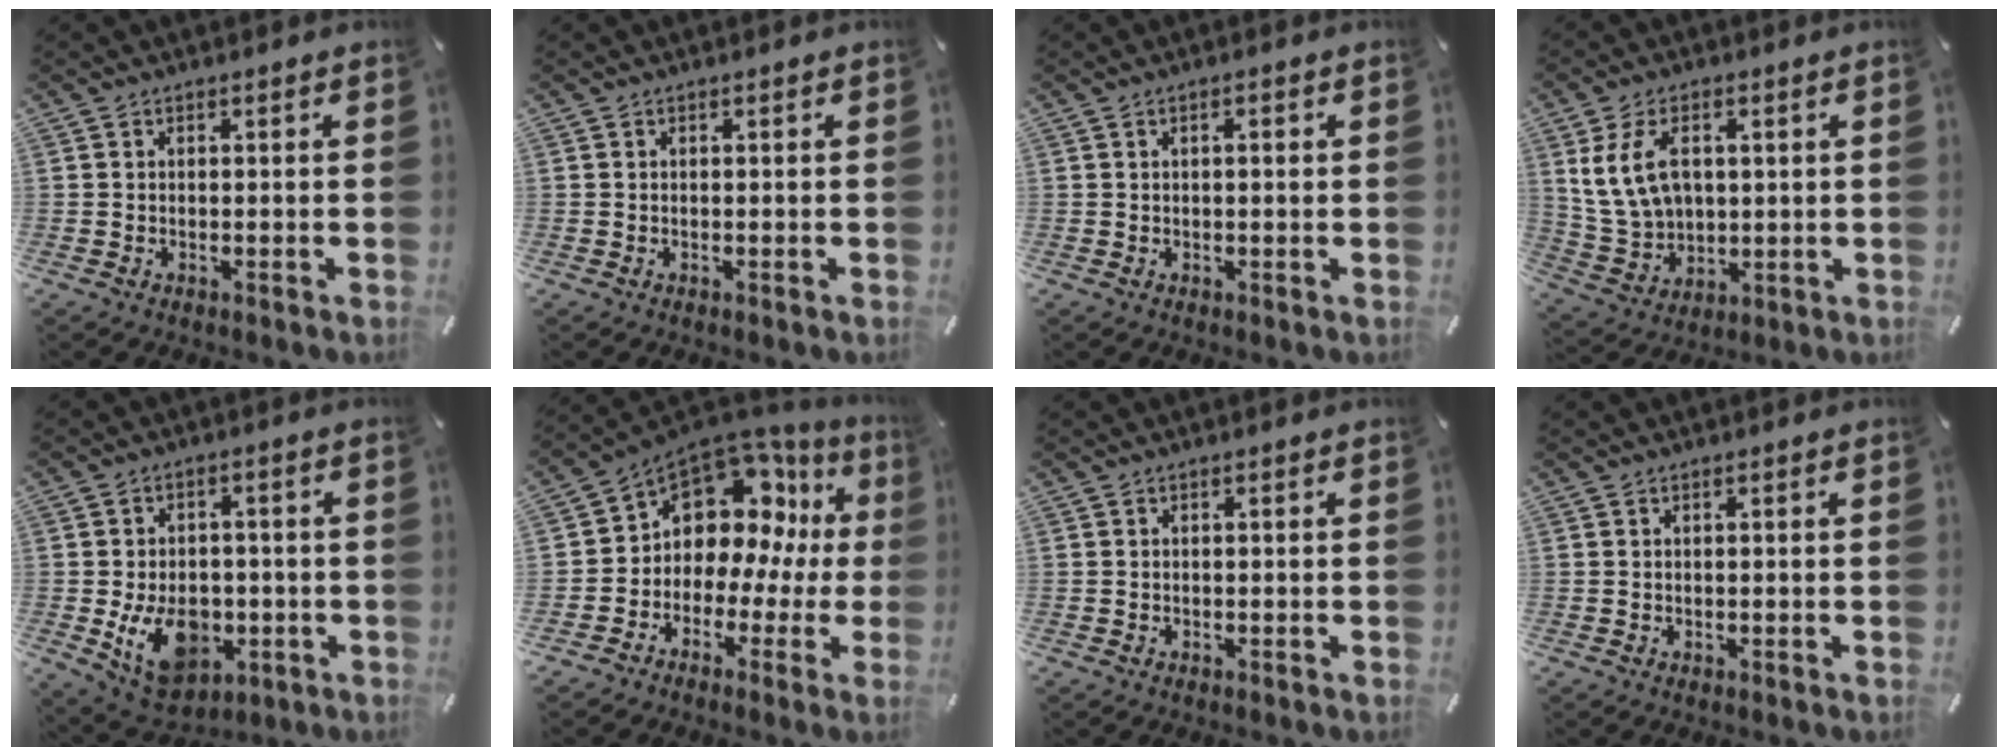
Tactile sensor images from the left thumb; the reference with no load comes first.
{"total": 0.0}
{"total": 1.3, "force": [0.1, 0.3, 1.2], "torque": [-0.022, 0.001, 0.001]}
{"total": 10.8, "force": [3.0, 7.9, 6.7], "torque": [-0.154, 0.002, 0.056]}
{"total": 12.6, "force": [-3.0, 9.0, 8.3], "torque": [-0.147, 0.006, -0.047]}
{"total": 10.4, "force": [4.7, 8.2, 4.4], "torque": [-0.068, -0.057, 0.086]}
{"total": 0.0}
{"total": 0.0}